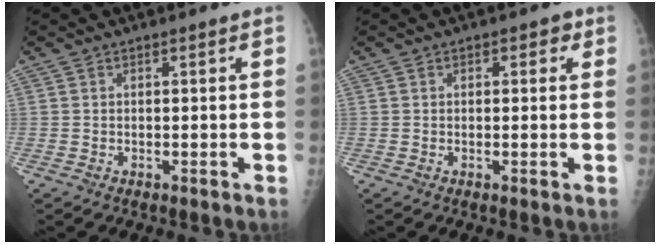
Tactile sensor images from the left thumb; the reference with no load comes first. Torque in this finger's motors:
{"motor_torque": [-0.13, -0.27, -0.12, 0.04, 0.07]}